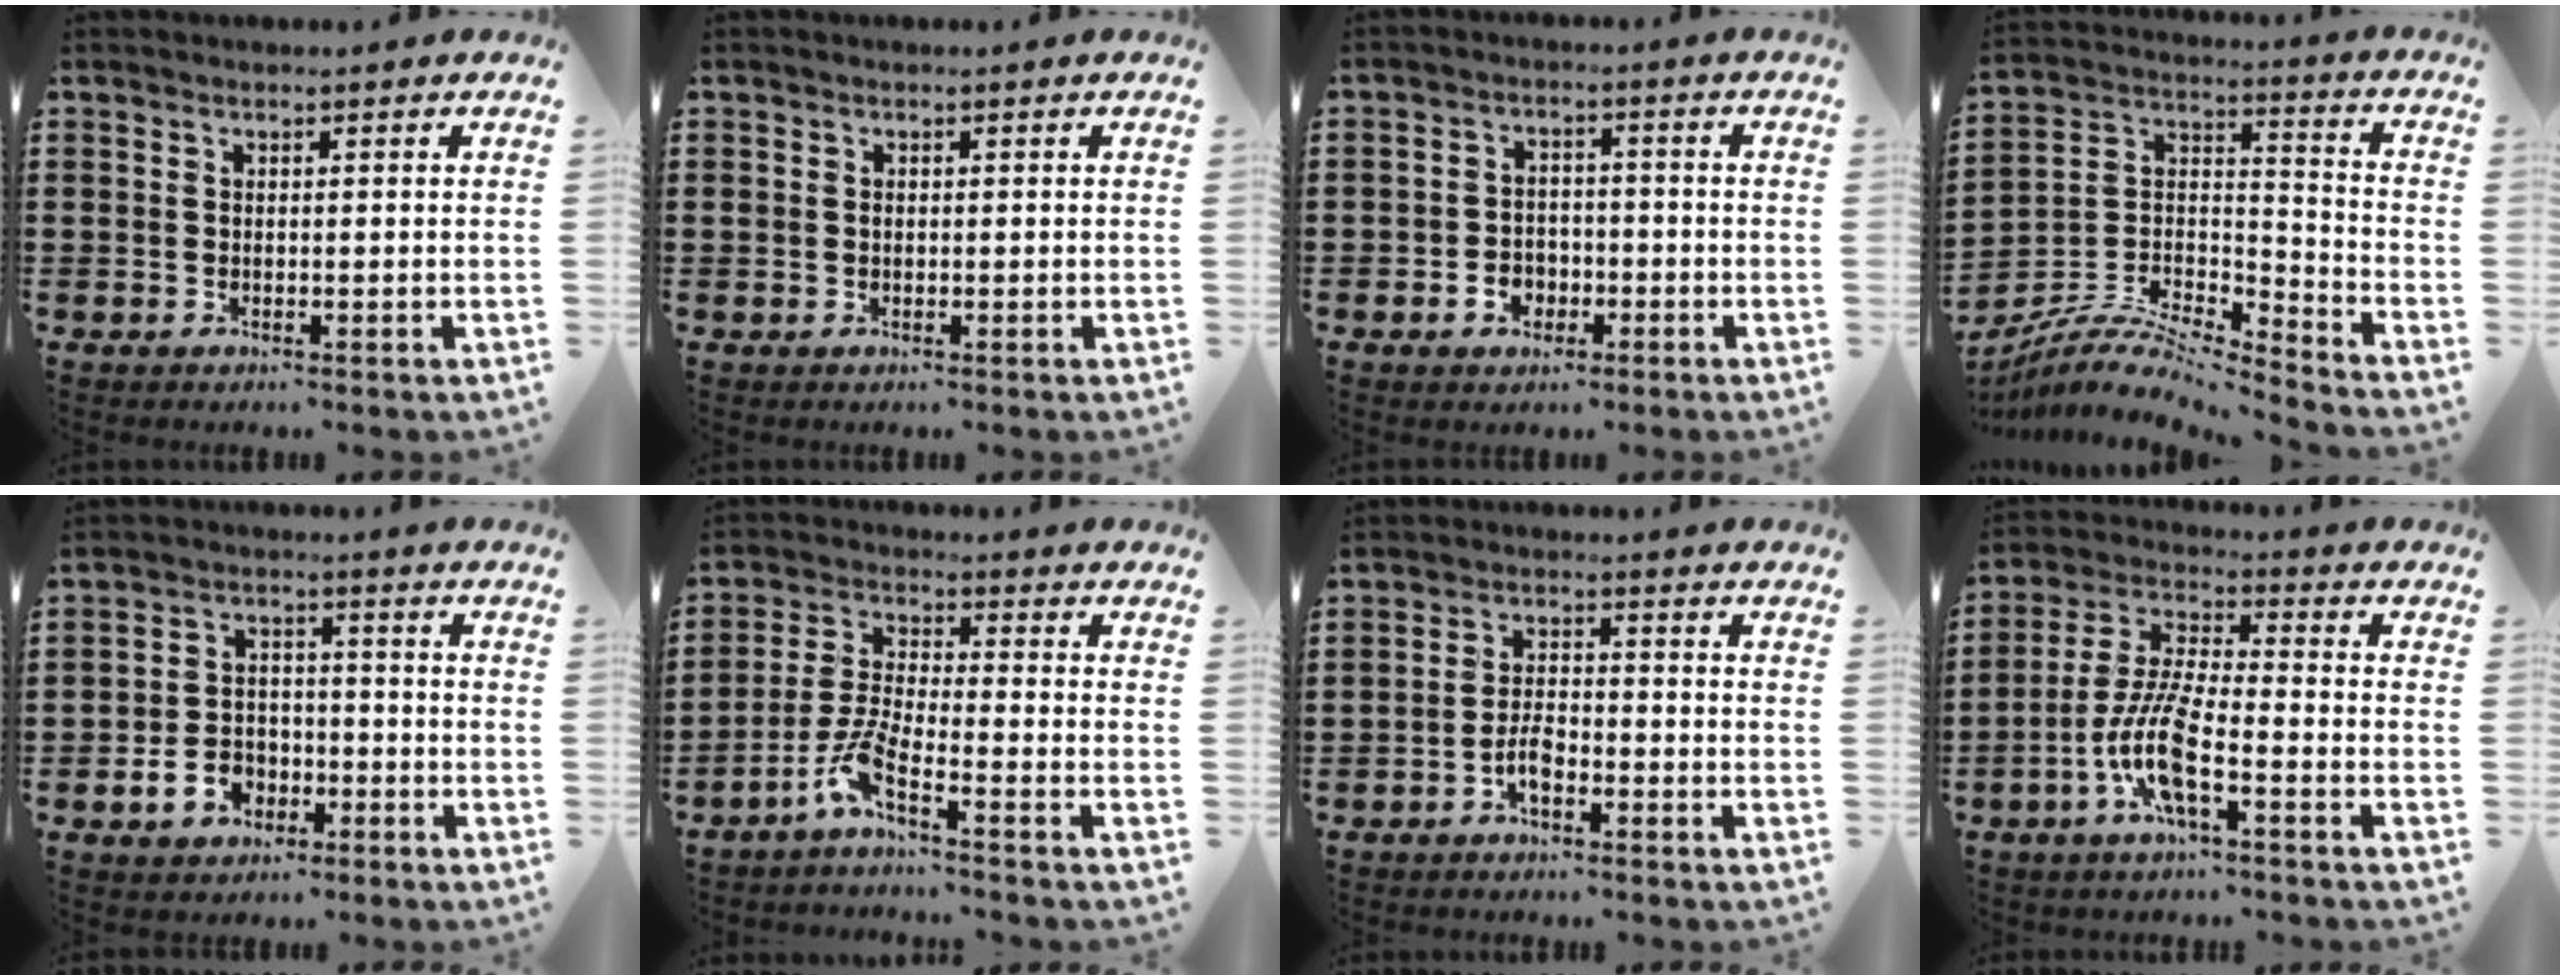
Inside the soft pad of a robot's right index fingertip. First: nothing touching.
{"total": 0.6, "force": [0.0, 0.5, 0.4], "torque": [-0.010, 0.001, 0.000]}
{"total": 3.3, "force": [-1.5, 2.7, 1.1], "torque": [-0.026, 0.006, -0.032]}
{"total": 8.1, "force": [-7.2, 2.1, 3.3], "torque": [-0.076, 0.006, -0.147]}
{"total": 5.2, "force": [-2.6, 4.0, 2.3], "torque": [-0.065, 0.006, -0.055]}
{"total": 5.9, "force": [-4.3, 0.5, 4.1], "torque": [-0.111, -0.017, -0.089]}
{"total": 3.7, "force": [-2.1, 1.6, 2.6], "torque": [-0.062, 0.003, -0.044]}
{"total": 9.5, "force": [-4.4, 2.1, 8.2], "torque": [-0.190, -0.008, -0.088]}